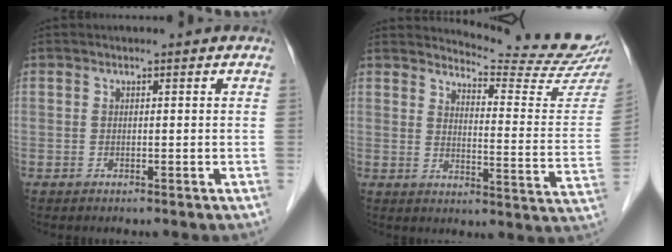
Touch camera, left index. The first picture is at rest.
{"total": 15.4, "force": [15.1, -2.0, 2.0], "torque": [-0.031, -0.125, 0.177]}